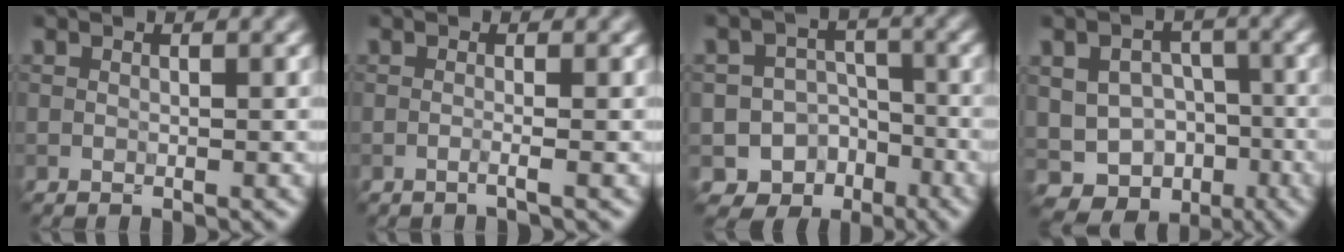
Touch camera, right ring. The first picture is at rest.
{"total": 1.2, "force": [-0.4, 0.3, 1.1], "torque": [-0.013, -0.006, -0.018]}
{"total": 8.4, "force": [-4.7, 6.9, 1.1], "torque": [0.006, -0.015, -0.084]}
{"total": 8.4, "force": [-3.4, 6.9, 3.4], "torque": [-0.028, -0.007, -0.052]}